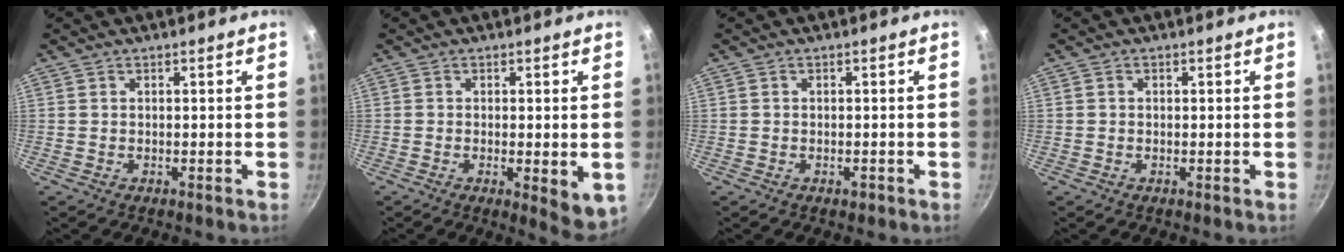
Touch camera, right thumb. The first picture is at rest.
{"total": 6.8, "force": [-1.5, 2.0, 6.3], "torque": [-0.075, -0.011, -0.015]}
{"total": 1.1, "force": [-0.6, 0.7, 0.6], "torque": [-0.008, 0.003, -0.007]}
{"total": 0.6, "force": [0.0, 0.5, 0.3], "torque": [-0.004, 0.004, 0.000]}